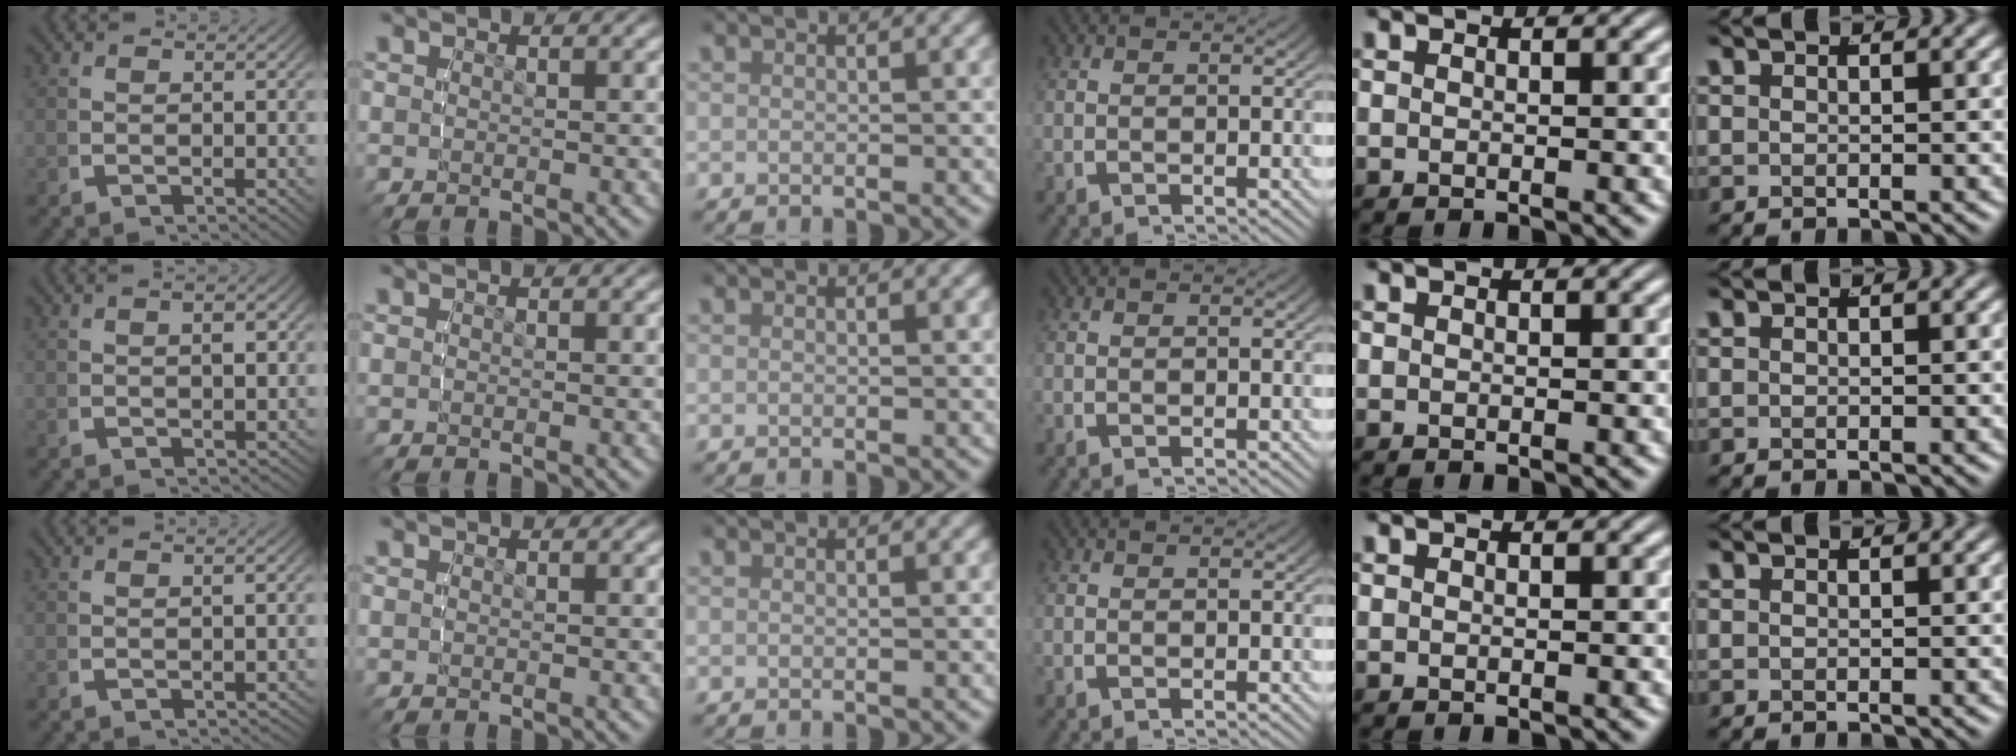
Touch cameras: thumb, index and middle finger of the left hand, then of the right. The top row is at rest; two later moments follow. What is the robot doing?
{"motion": "lift_and_place", "object": "sponge"}